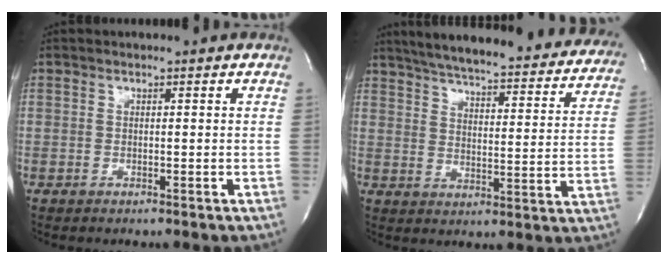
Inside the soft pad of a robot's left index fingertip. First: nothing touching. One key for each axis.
{"total": 32.0, "fx": 28.3, "fy": 6.1, "fz": 13.7, "tx": -0.216, "ty": -0.052, "tz": 0.341}